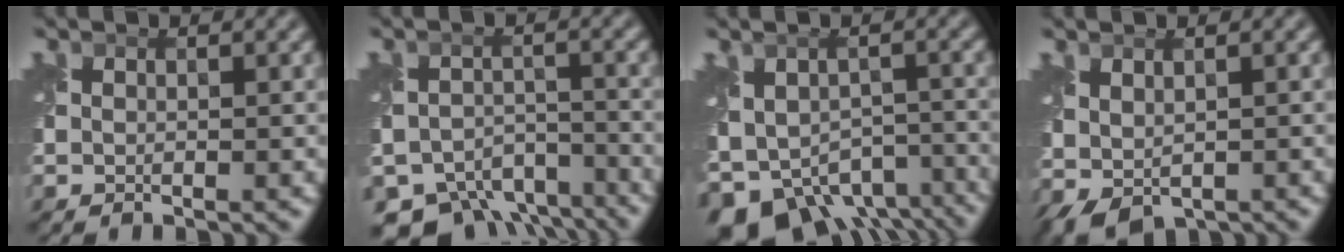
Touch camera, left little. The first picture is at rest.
{"total": 11.0, "force": [-9.4, 4.8, 3.0], "torque": [-0.034, -0.018, -0.130]}
{"total": 10.6, "force": [-6.8, 6.3, 5.3], "torque": [-0.100, -0.025, -0.091]}
{"total": 2.8, "force": [-0.4, 1.8, 2.2], "torque": [-0.045, -0.005, 0.000]}